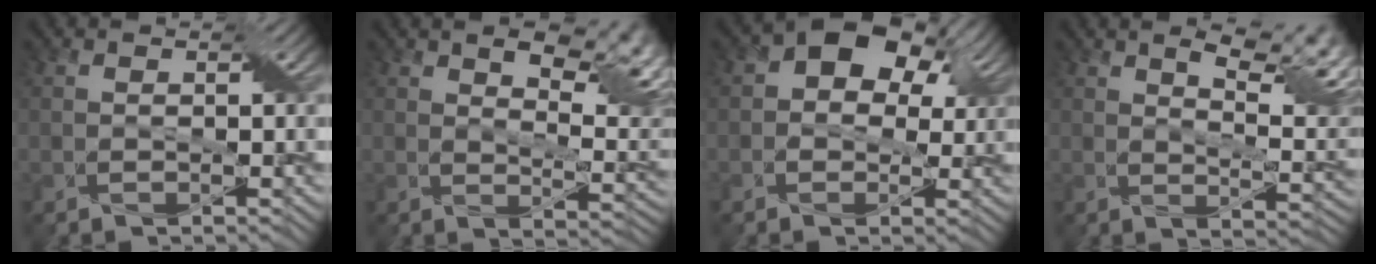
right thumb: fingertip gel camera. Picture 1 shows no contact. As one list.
[{"total": 10.9, "force": [5.2, 5.2, 8.1], "torque": [-0.117, -0.001, 0.076]}, {"total": 10.4, "force": [4.1, 7.2, 6.2], "torque": [-0.108, 0.030, 0.055]}, {"total": 10.5, "force": [5.4, 3.9, 8.1], "torque": [-0.122, 0.004, 0.075]}]